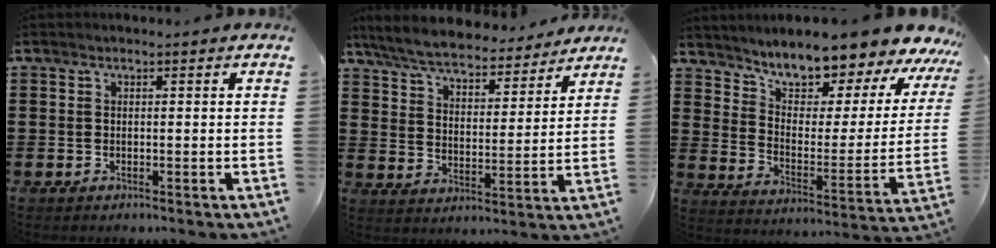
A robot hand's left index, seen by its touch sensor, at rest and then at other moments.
{"total": 6.5, "force": [6.2, 0.7, 1.9], "torque": [-0.067, -0.038, 0.107]}
{"total": 8.4, "force": [8.0, 1.2, 2.1], "torque": [-0.066, -0.073, 0.136]}